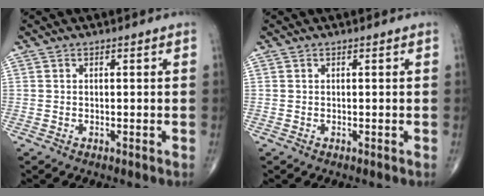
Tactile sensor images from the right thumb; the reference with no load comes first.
{"total": 0.0}